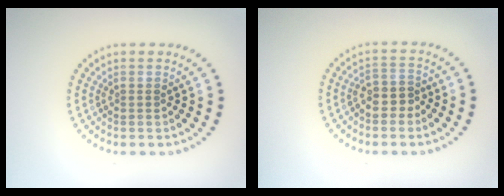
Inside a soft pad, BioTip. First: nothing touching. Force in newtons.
{"total": 2.2, "press": 2.0, "slide": 1.0}